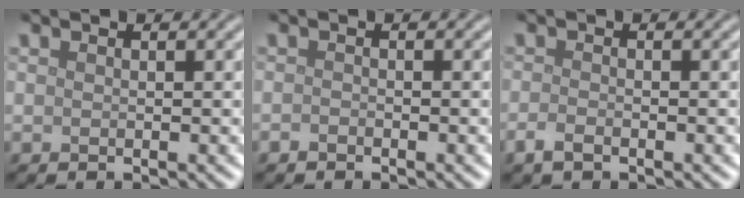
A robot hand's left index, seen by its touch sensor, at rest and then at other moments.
{"total": 0.6, "force": [-0.6, 0.2, 0.1], "torque": [-0.002, -0.002, -0.011]}
{"total": 1.4, "force": [-1.0, 0.5, 0.9], "torque": [-0.023, -0.003, -0.021]}